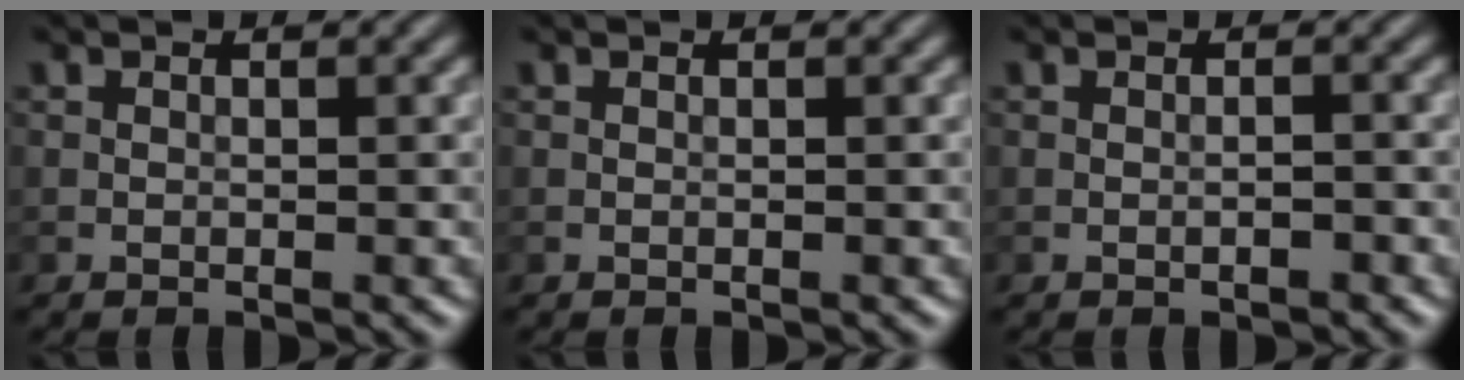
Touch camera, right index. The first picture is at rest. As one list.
[{"total": 0.0}, {"total": 0.8, "force": [-0.4, 0.2, 0.7], "torque": [-0.012, 0.001, -0.007]}]